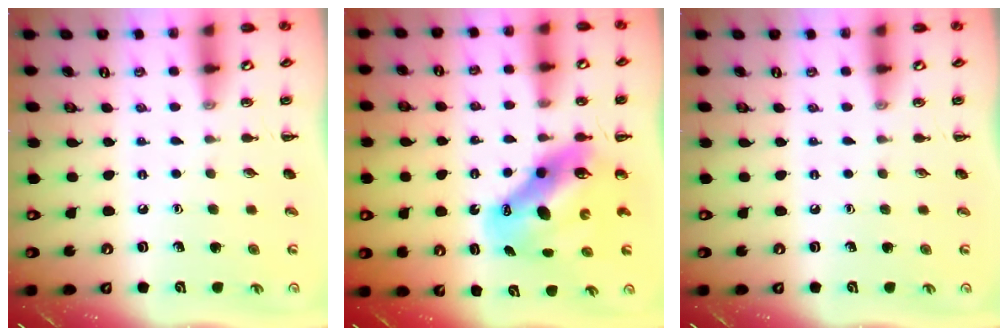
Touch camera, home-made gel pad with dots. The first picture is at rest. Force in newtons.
{"total": 11.5, "press": 11.1, "slide": 2.9}
{"total": 0.0}